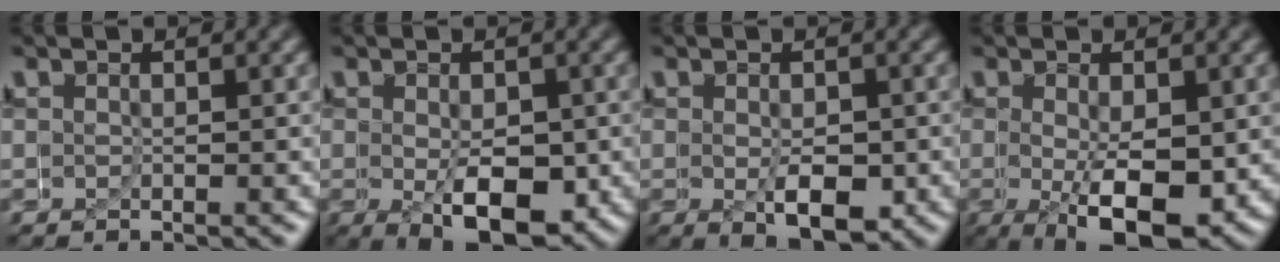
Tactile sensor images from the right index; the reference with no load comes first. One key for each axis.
{"total": 5.4, "fx": -2.5, "fy": 2.0, "fz": 4.4, "tx": -0.060, "ty": -0.030, "tz": -0.026}
{"total": 3.8, "fx": -1.3, "fy": 1.6, "fz": 3.2, "tx": -0.045, "ty": -0.020, "tz": -0.011}
{"total": 6.0, "fx": -2.8, "fy": 1.7, "fz": 5.0, "tx": -0.066, "ty": -0.028, "tz": -0.030}